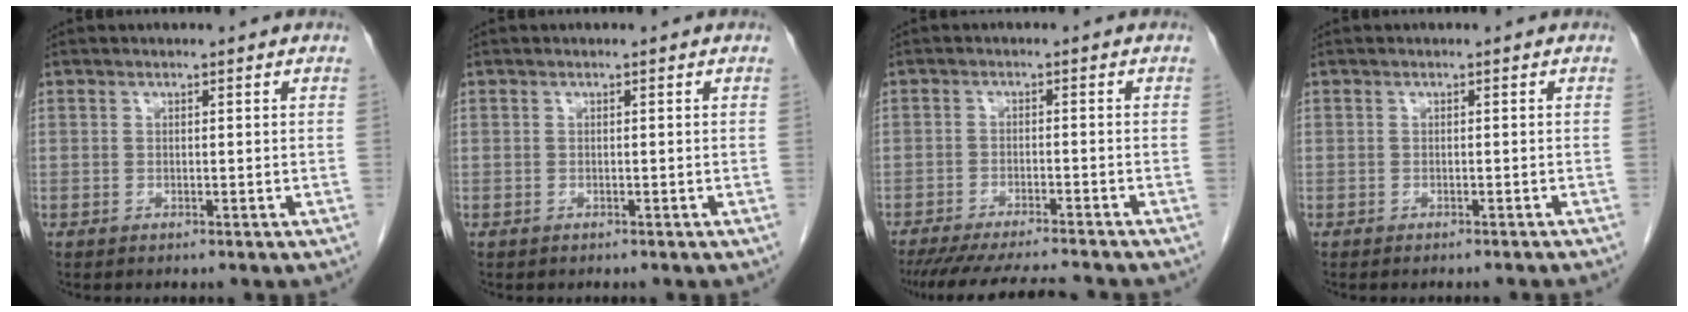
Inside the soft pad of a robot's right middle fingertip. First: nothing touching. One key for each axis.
{"total": 0.0}
{"total": 12.0, "fx": -10.9, "fy": 0.5, "fz": 4.9, "tx": -0.070, "ty": -0.023, "tz": -0.159}
{"total": 2.9, "fx": -2.6, "fy": -0.1, "fz": 1.2, "tx": -0.017, "ty": -0.001, "tz": -0.032}